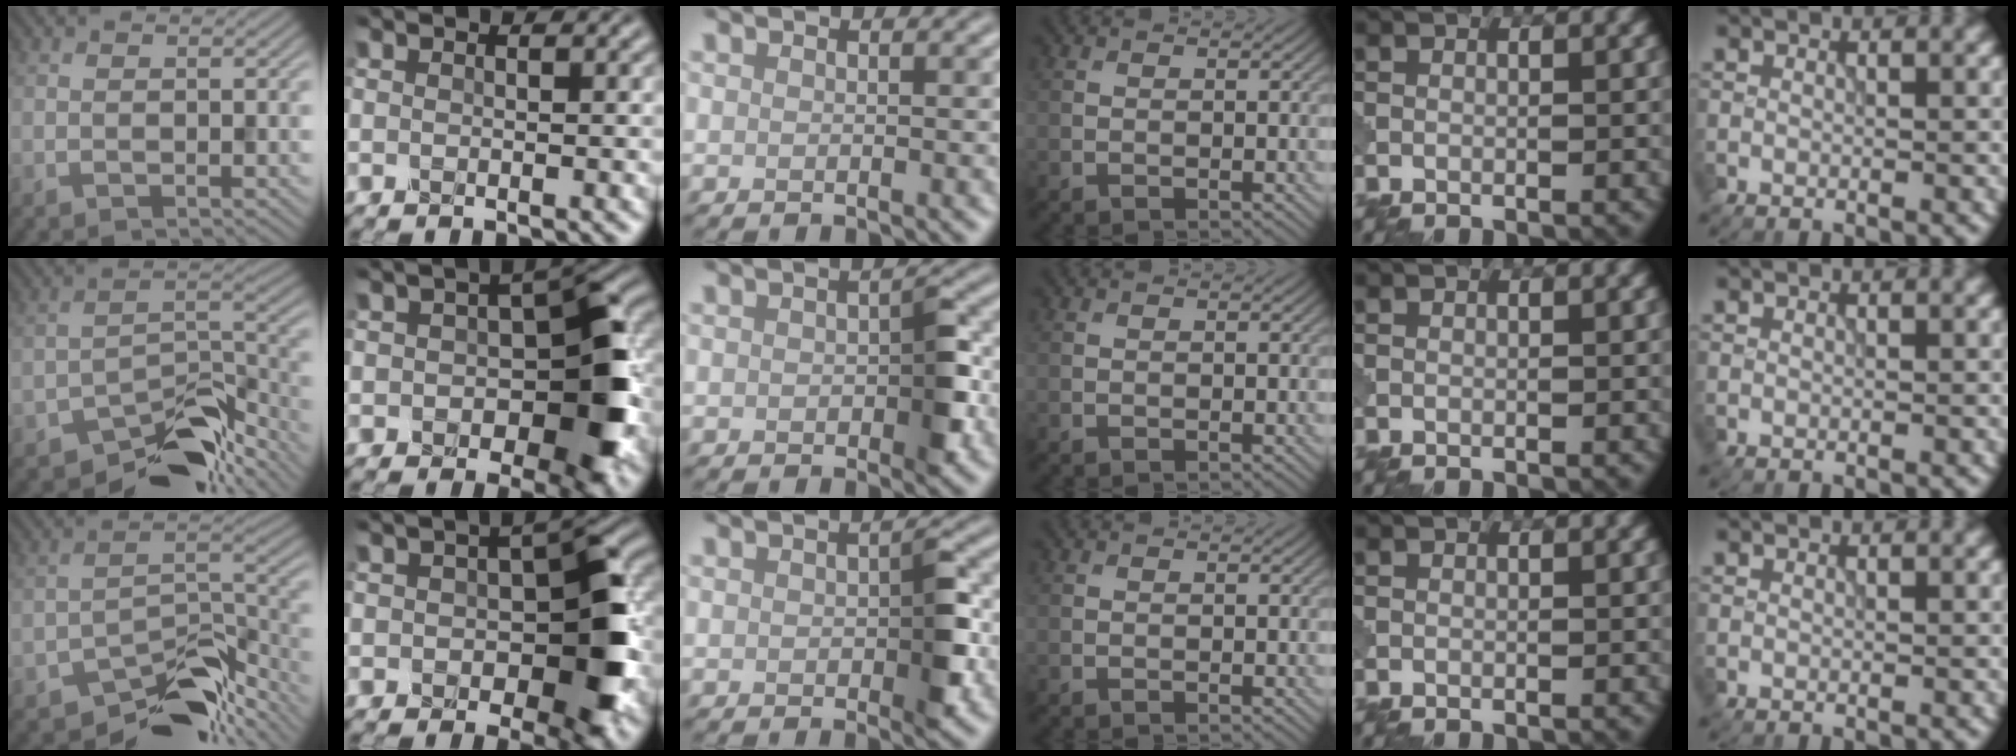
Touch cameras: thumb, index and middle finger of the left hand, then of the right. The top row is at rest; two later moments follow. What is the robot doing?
{"motion": "disassemble", "object": "pitcher"}